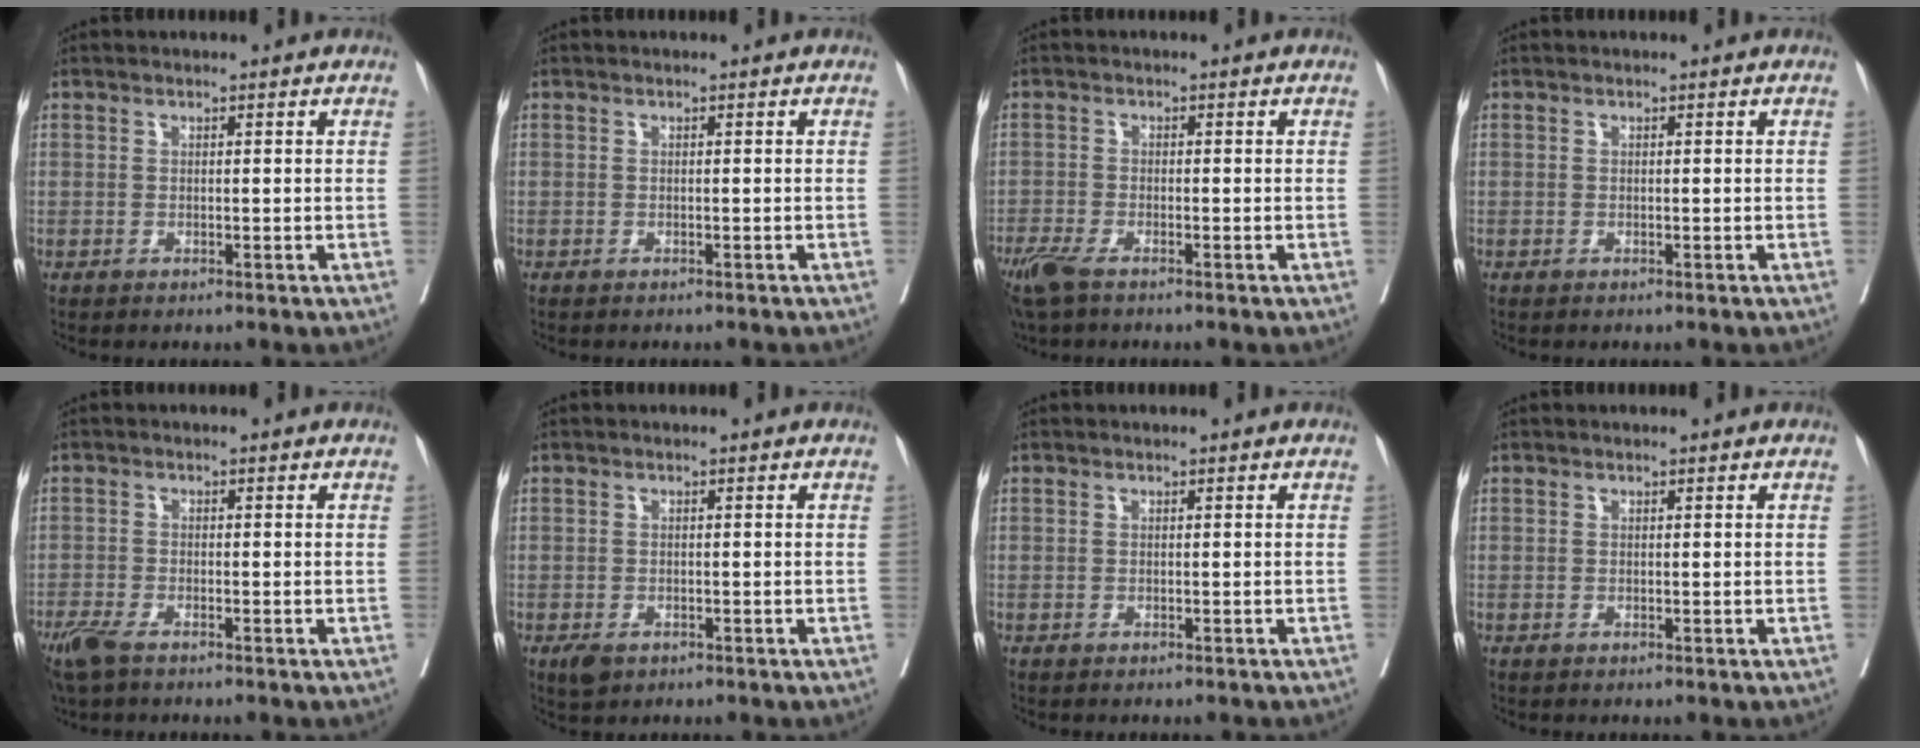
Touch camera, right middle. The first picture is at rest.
{"total": 1.7, "force": [-1.5, 0.1, 0.6], "torque": [-0.009, 0.000, -0.020]}
{"total": 5.1, "force": [-3.6, 1.3, 3.3], "torque": [-0.069, -0.014, -0.069]}
{"total": 0.0}
{"total": 5.1, "force": [-3.7, 1.5, 3.1], "torque": [-0.066, -0.012, -0.069]}
{"total": 2.3, "force": [-1.3, 1.3, 1.4], "torque": [-0.026, -0.003, -0.014]}
{"total": 1.1, "force": [-1.1, 0.1, 0.4], "torque": [-0.004, 0.000, -0.016]}
{"total": 0.0}